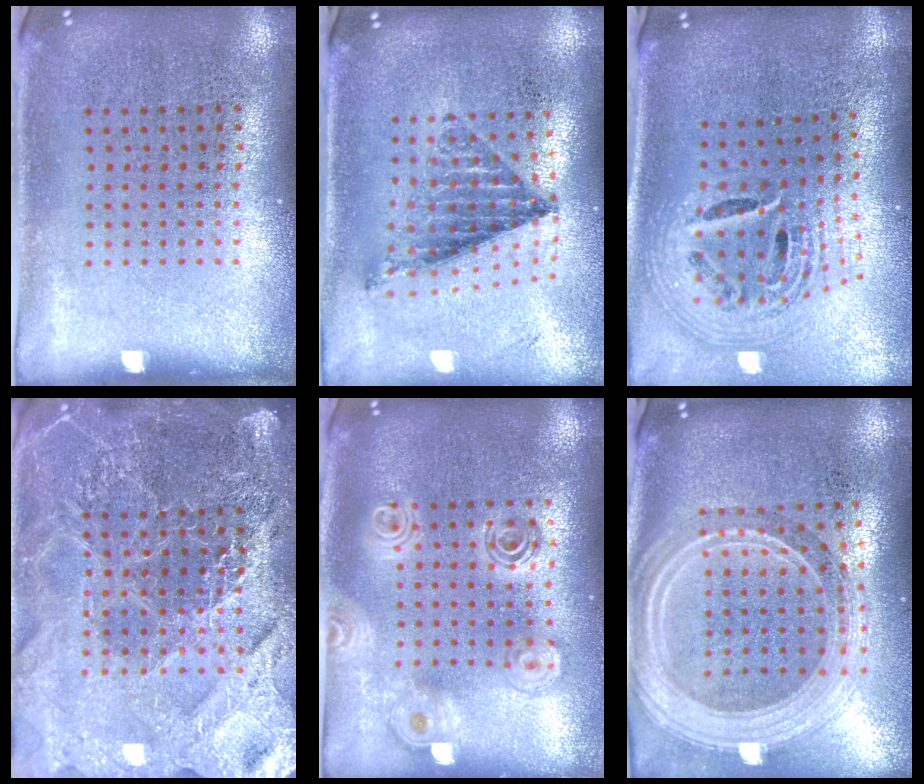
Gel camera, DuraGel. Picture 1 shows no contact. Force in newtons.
{"total": 1.0, "press": 1.0, "slide": 0.2}
{"total": 2.8, "press": 1.9, "slide": 2.0}
{"total": 5.3, "press": 4.8, "slide": 2.4}
{"total": 2.0, "press": 1.7, "slide": 1.2}
{"total": 2.7, "press": 2.2, "slide": 1.5}